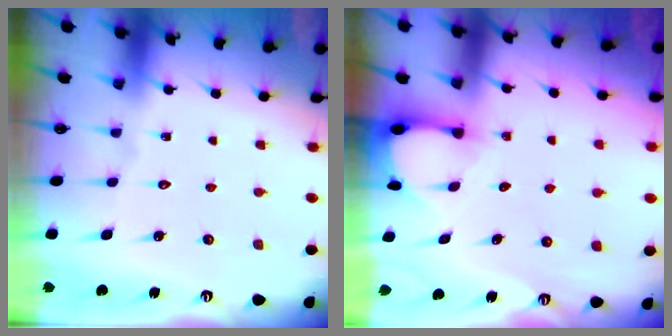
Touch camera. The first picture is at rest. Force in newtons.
{"total": 3.8, "press": 3.8, "slide": 0.2}